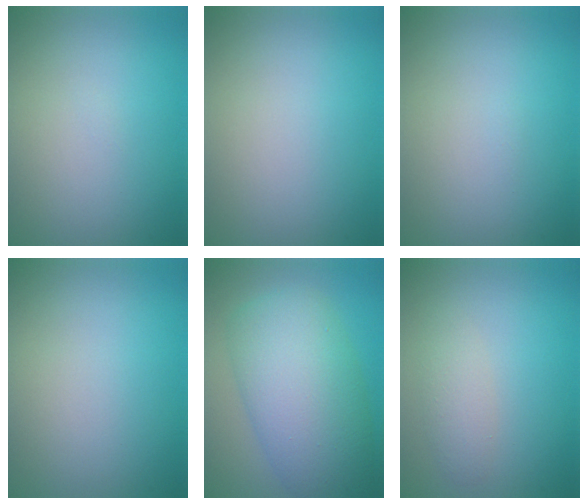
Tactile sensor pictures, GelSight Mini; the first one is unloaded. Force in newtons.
{"total": 0.0}
{"total": 0.0}
{"total": 0.0}
{"total": 9.5, "press": 9.5, "slide": 0.1}
{"total": 1.7, "press": 1.7, "slide": 0.1}